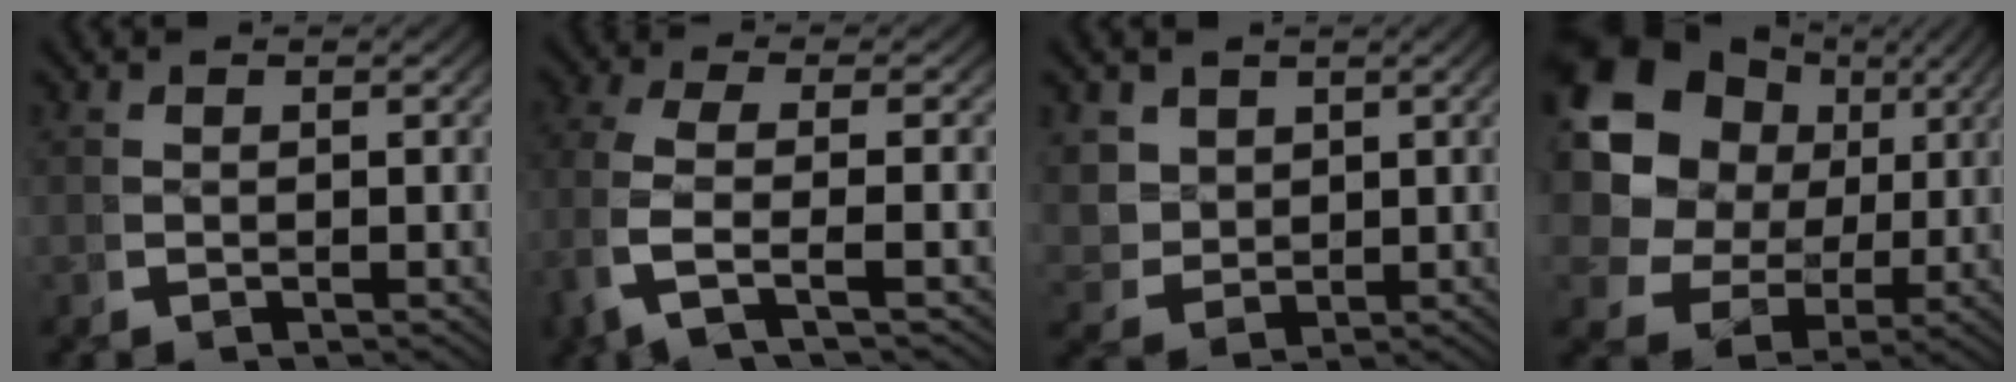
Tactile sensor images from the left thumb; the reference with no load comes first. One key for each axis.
{"total": 5.6, "fx": -0.8, "fy": 1.8, "fz": 5.3, "tx": -0.140, "ty": -0.003, "tz": -0.017}
{"total": 5.3, "fx": 0.5, "fy": 4.4, "fz": 2.8, "tx": -0.081, "ty": -0.042, "tz": 0.027}
{"total": 13.5, "fx": 2.7, "fy": 10.2, "fz": 8.5, "tx": -0.195, "ty": -0.032, "tz": 0.047}